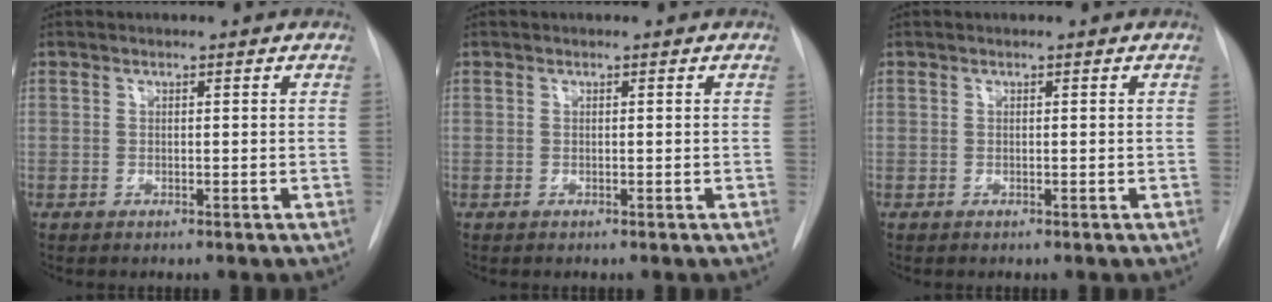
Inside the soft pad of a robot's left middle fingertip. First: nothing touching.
{"total": 0.0}
{"total": 0.0}